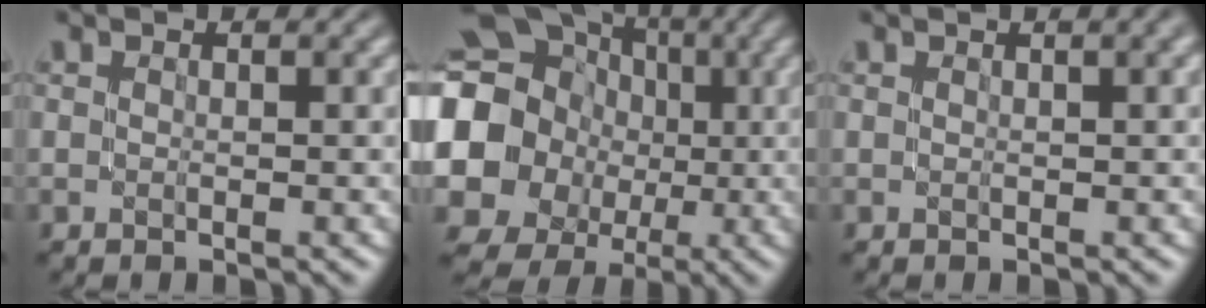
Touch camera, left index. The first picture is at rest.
{"total": 18.5, "force": [1.6, 17.2, 6.8], "torque": [-0.174, 0.022, -0.005]}
{"total": 3.5, "force": [1.6, 1.4, 2.7], "torque": [-0.012, 0.008, 0.002]}